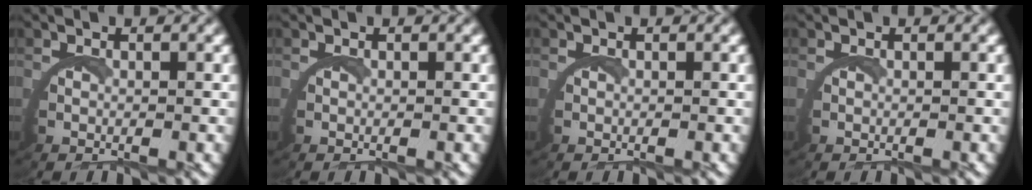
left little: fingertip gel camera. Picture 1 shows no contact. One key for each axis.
{"total": 0.0}
{"total": 0.0}
{"total": 0.0}